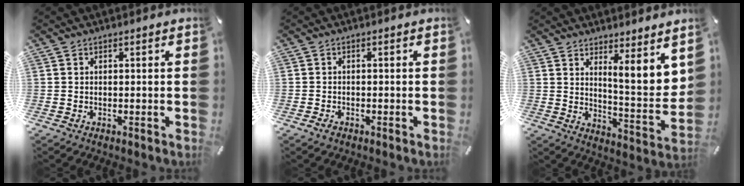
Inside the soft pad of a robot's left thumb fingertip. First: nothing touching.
{"total": 1.4, "force": [-1.0, 0.7, 0.6], "torque": [-0.012, 0.004, -0.019]}
{"total": 8.3, "force": [5.8, 1.5, 5.7], "torque": [-0.069, -0.068, 0.095]}